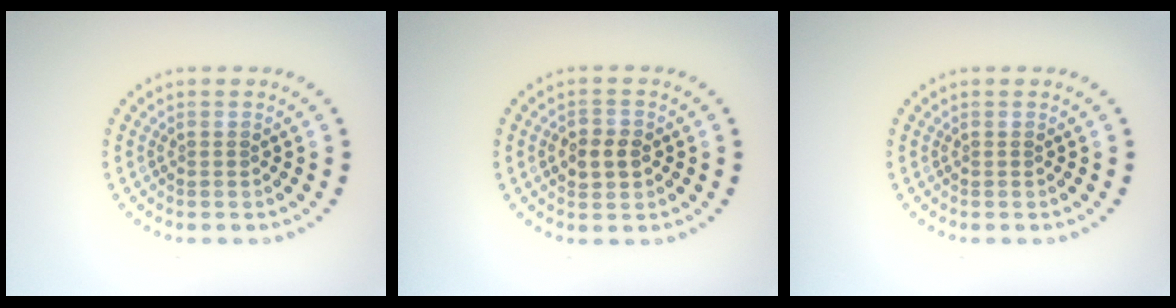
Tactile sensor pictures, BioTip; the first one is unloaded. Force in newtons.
{"total": 2.4, "press": 2.4, "slide": 0.3}
{"total": 0.0}